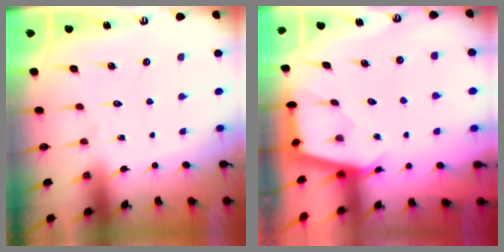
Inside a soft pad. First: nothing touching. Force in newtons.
{"total": 2.6, "press": 2.6, "slide": 0.3}